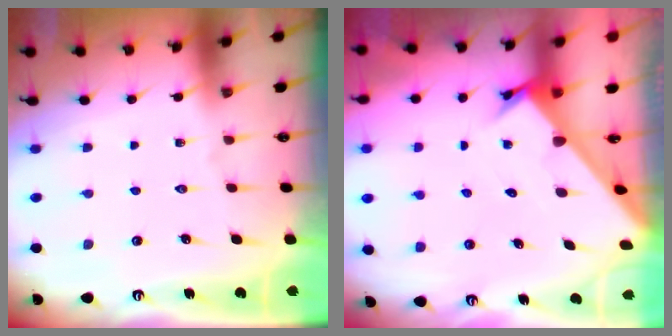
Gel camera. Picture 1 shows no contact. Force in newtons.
{"total": 2.5, "press": 2.5, "slide": 0.2}